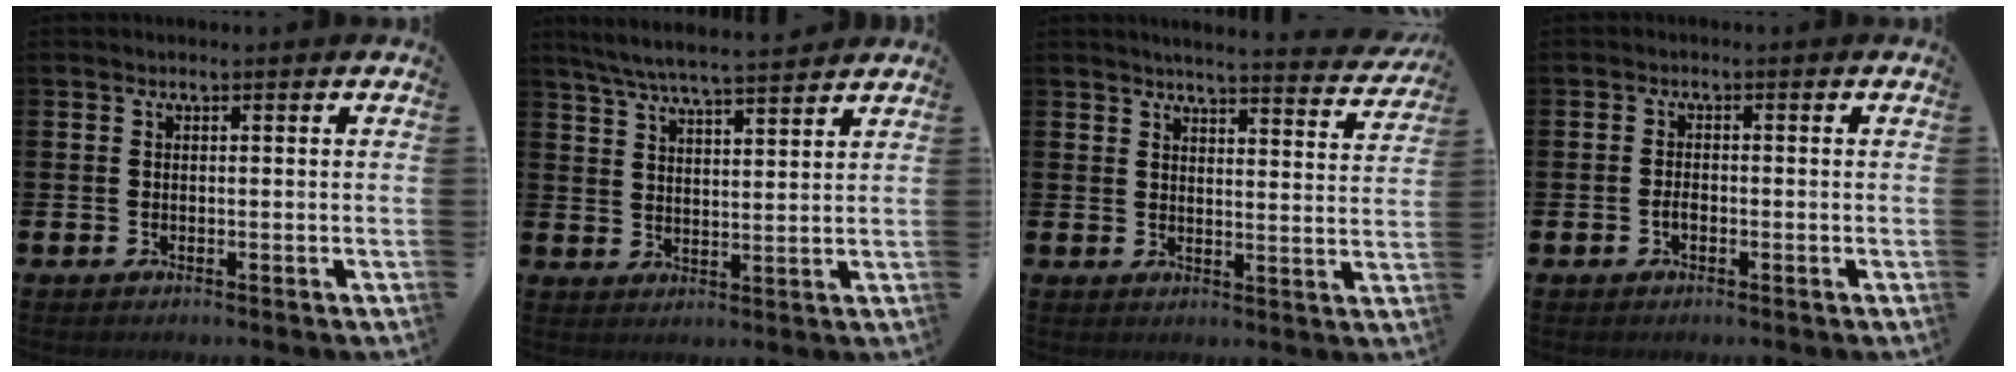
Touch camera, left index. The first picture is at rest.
{"total": 6.2, "force": [5.9, 0.2, 1.9], "torque": [-0.059, -0.029, 0.106]}
{"total": 4.3, "force": [4.2, -0.1, 0.9], "torque": [-0.020, -0.036, 0.068]}
{"total": 1.3, "force": [-0.5, 0.7, 1.0], "torque": [-0.013, 0.000, -0.012]}